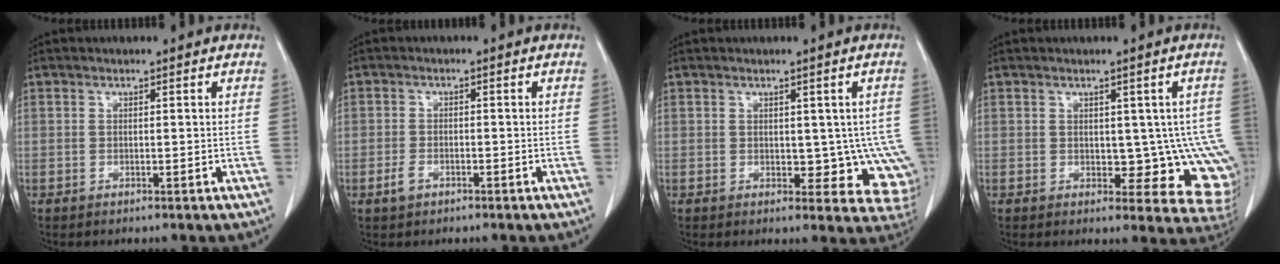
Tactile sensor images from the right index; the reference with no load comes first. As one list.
[{"total": 2.1, "force": [-1.2, 1.4, 1.1], "torque": [-0.021, 0.003, -0.018]}, {"total": 7.4, "force": [-0.1, 4.5, 5.9], "torque": [-0.041, 0.004, 0.007]}, {"total": 9.1, "force": [-0.1, 4.8, 7.7], "torque": [-0.065, 0.002, 0.008]}]